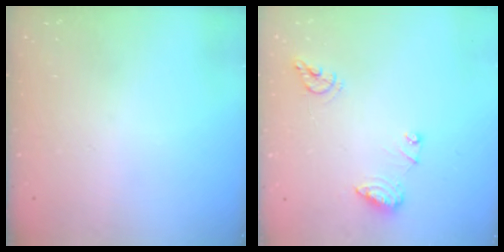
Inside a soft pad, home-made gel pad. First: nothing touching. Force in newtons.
{"total": 8.9, "press": 8.9, "slide": 1.0}